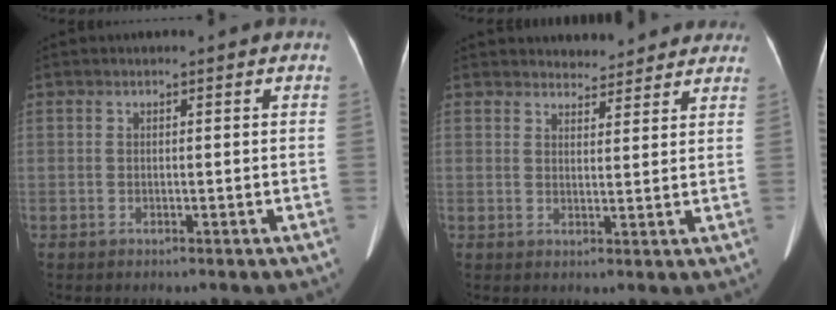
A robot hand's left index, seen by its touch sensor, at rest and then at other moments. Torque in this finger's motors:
{"motor_torque": [0.10, 0.01, -0.11, -0.03]}